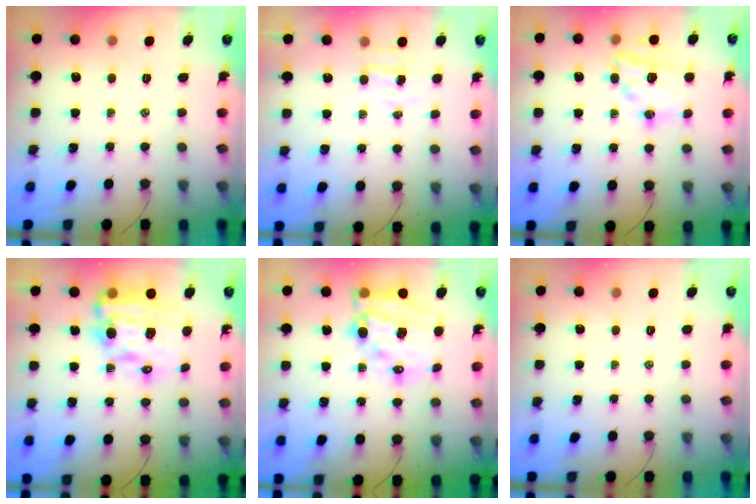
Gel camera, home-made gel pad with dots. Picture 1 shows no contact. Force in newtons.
{"total": 3.7, "press": 3.6, "slide": 1.0}
{"total": 15.0, "press": 14.6, "slide": 3.3}
{"total": 18.8, "press": 18.3, "slide": 4.1}
{"total": 18.0, "press": 17.6, "slide": 4.1}
{"total": 0.0}